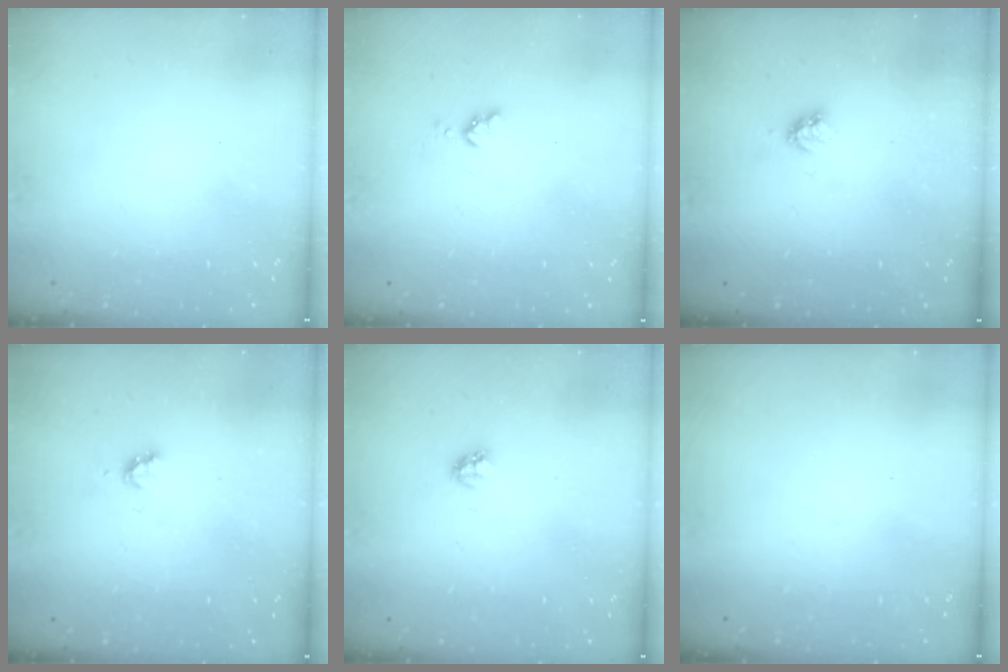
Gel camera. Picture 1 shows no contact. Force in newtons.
{"total": 3.5, "press": 3.5, "slide": 0.4}
{"total": 3.1, "press": 3.1, "slide": 0.3}
{"total": 2.8, "press": 2.8, "slide": 0.3}
{"total": 2.8, "press": 2.8, "slide": 0.3}
{"total": 0.0}